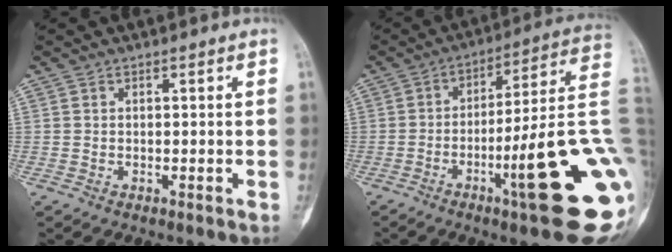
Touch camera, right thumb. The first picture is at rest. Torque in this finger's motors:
{"motor_torque": [3.26, 1.76, 1.81, -0.96, 0.50]}